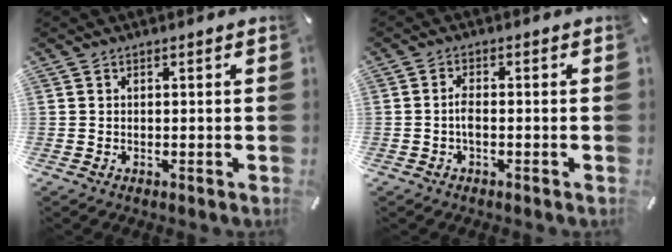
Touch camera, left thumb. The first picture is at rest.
{"total": 2.8, "force": [-0.8, 1.1, 2.5], "torque": [-0.053, 0.003, -0.016]}